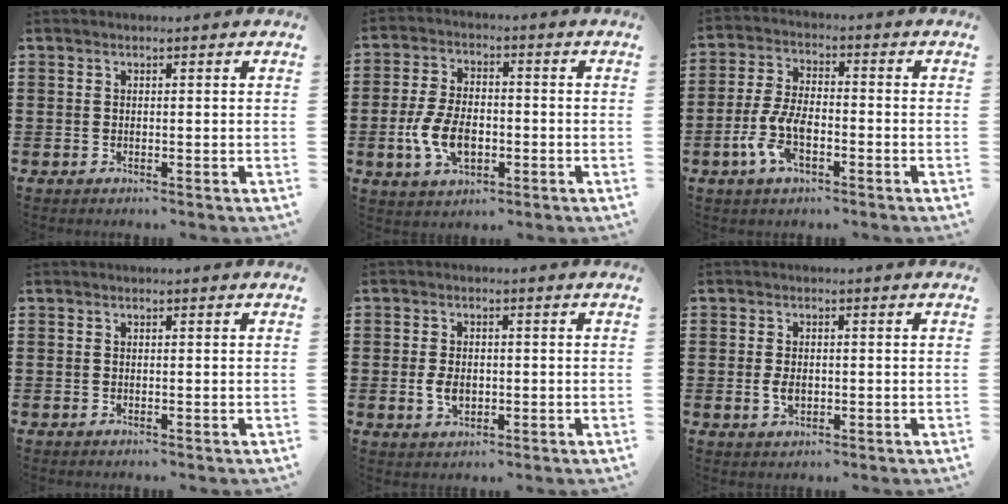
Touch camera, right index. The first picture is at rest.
{"total": 7.7, "force": [-2.0, 4.2, 6.1], "torque": [-0.140, -0.002, -0.039]}
{"total": 7.8, "force": [-2.9, 3.8, 6.2], "torque": [-0.153, -0.005, -0.062]}
{"total": 0.0}
{"total": 3.5, "force": [-0.6, 2.2, 2.7], "torque": [-0.068, -0.005, -0.013]}
{"total": 2.5, "force": [-0.3, 1.4, 2.1], "torque": [-0.048, -0.004, -0.008]}